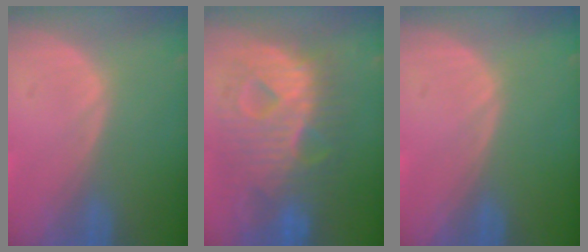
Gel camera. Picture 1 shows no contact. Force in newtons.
{"total": 12.7, "press": 12.7, "slide": 1.2}
{"total": 0.0}